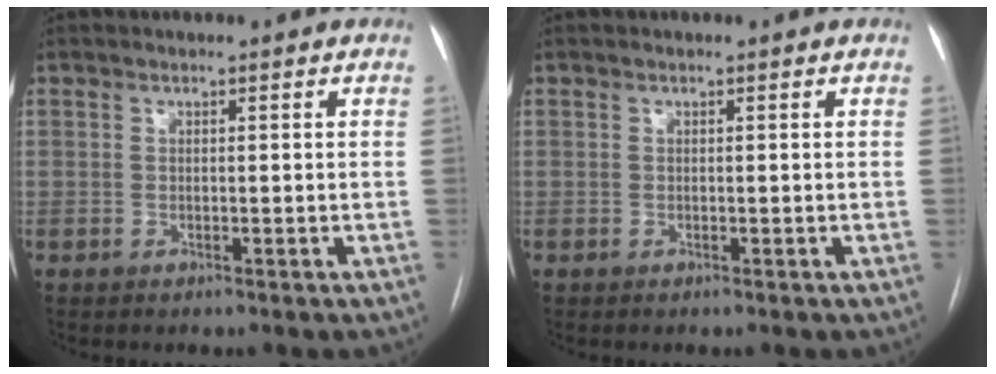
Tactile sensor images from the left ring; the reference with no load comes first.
{"total": 0.0}